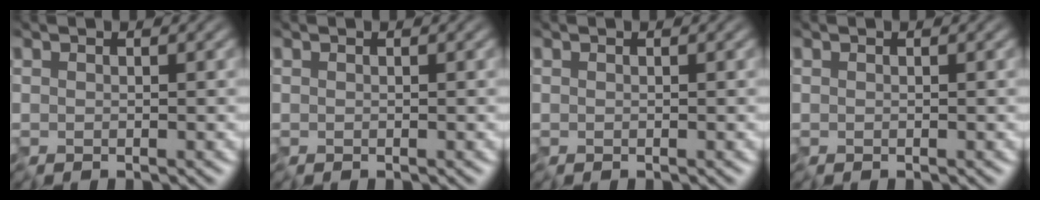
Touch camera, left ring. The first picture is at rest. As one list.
[{"total": 0.0}, {"total": 0.0}, {"total": 0.0}]